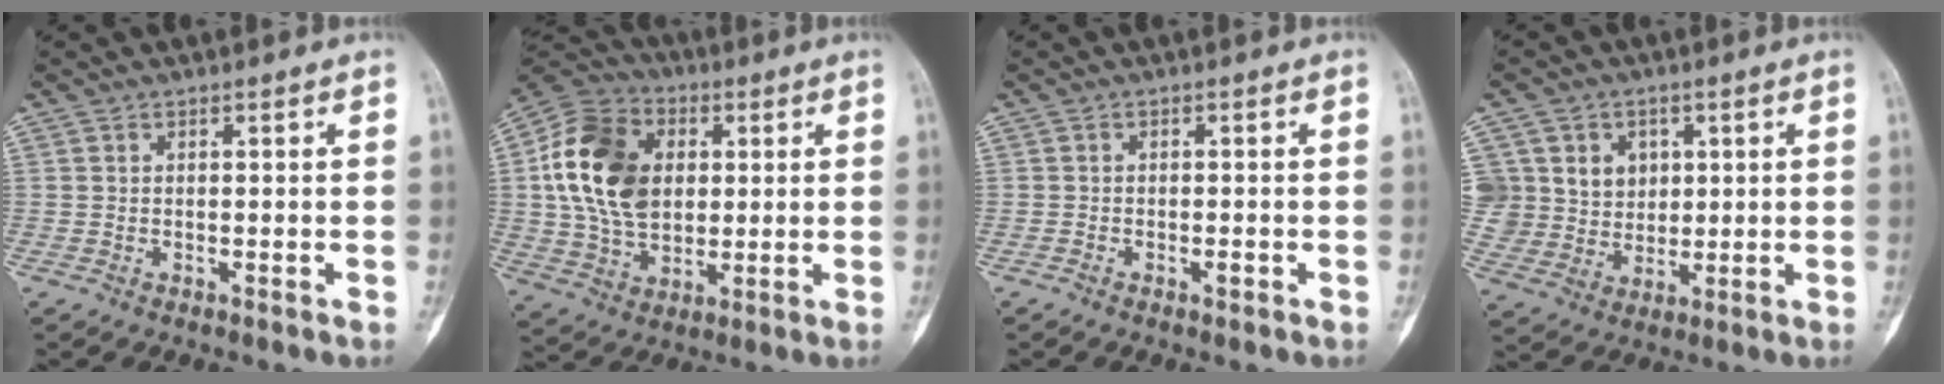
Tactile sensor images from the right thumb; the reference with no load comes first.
{"total": 18.2, "force": [2.6, 13.1, 12.3], "torque": [-0.210, 0.007, 0.043]}
{"total": 1.2, "force": [-0.6, 0.6, 0.8], "torque": [-0.012, 0.002, -0.011]}
{"total": 10.2, "force": [3.2, 9.3, 2.5], "torque": [-0.008, -0.006, 0.068]}